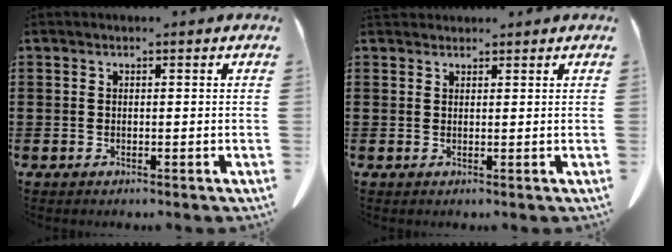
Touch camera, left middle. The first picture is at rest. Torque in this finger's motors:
{"motor_torque": [0.30, 0.23, 0.08, 0.05]}